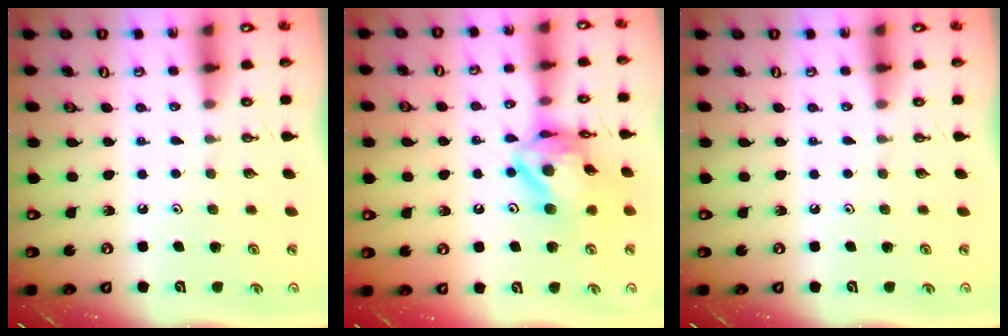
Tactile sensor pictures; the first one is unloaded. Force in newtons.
{"total": 14.0, "press": 14.0, "slide": 1.5}
{"total": 0.0}